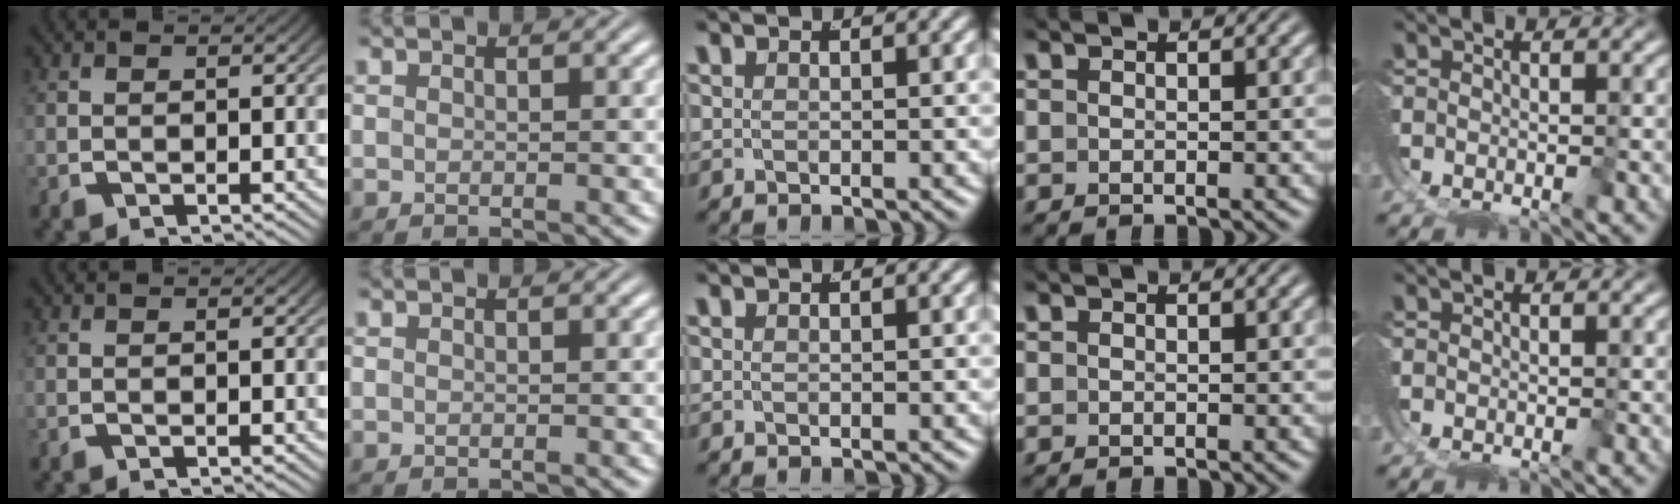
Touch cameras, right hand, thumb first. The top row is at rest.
{}